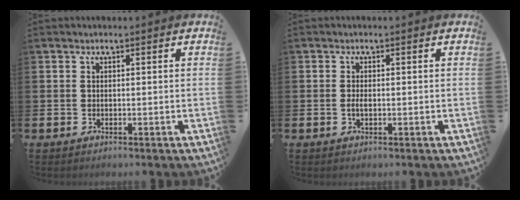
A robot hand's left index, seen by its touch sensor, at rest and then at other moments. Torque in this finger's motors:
{"motor_torque": [0.30, 0.06, 0.06, 0.01]}